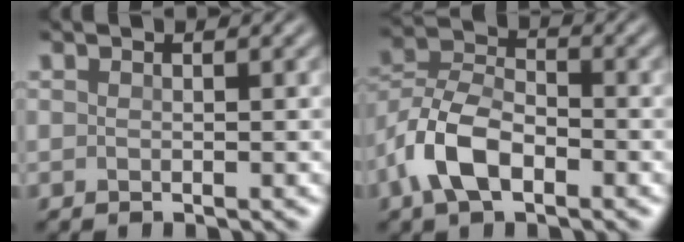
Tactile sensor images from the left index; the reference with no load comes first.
{"total": 6.2, "force": [-2.9, 3.4, 4.2], "torque": [-0.083, 0.007, -0.071]}